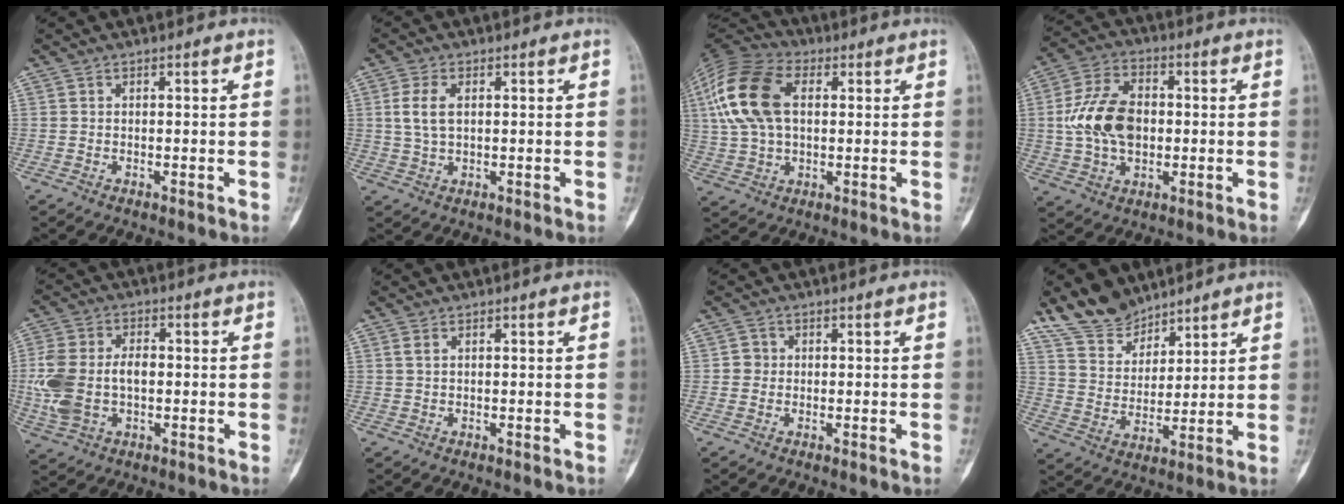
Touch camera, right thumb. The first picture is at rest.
{"total": 5.1, "force": [1.0, 2.9, 4.1], "torque": [-0.086, 0.002, 0.019]}
{"total": 16.4, "force": [3.5, 9.9, 12.5], "torque": [-0.261, 0.021, 0.060]}
{"total": 13.2, "force": [0.2, 8.7, 10.0], "torque": [-0.176, 0.014, 0.004]}
{"total": 12.5, "force": [-0.7, 8.0, 9.5], "torque": [-0.211, 0.017, -0.007]}
{"total": 1.2, "force": [0.6, 0.7, 0.8], "torque": [-0.021, 0.006, 0.016]}
{"total": 1.9, "force": [0.1, 1.8, 0.4], "torque": [0.003, 0.005, -0.002]}
{"total": 10.7, "force": [9.0, 5.3, 2.3], "torque": [-0.017, -0.051, 0.181]}